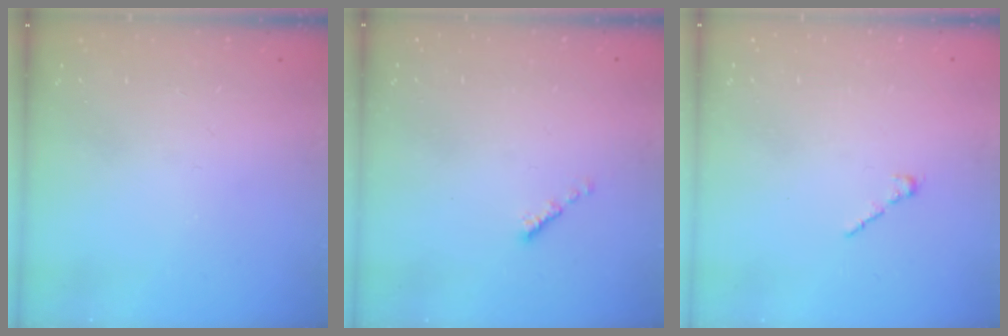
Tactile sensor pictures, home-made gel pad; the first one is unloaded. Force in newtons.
{"total": 0.0}
{"total": 1.7, "press": 1.7, "slide": 0.5}